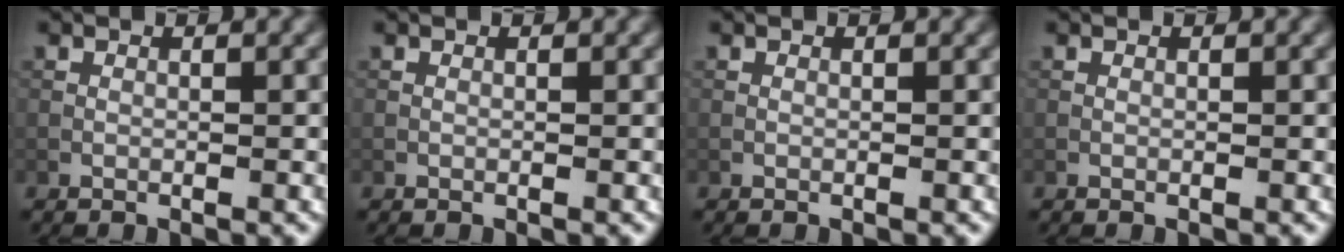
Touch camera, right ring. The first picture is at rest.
{"total": 0.0}
{"total": 0.0}
{"total": 0.0}